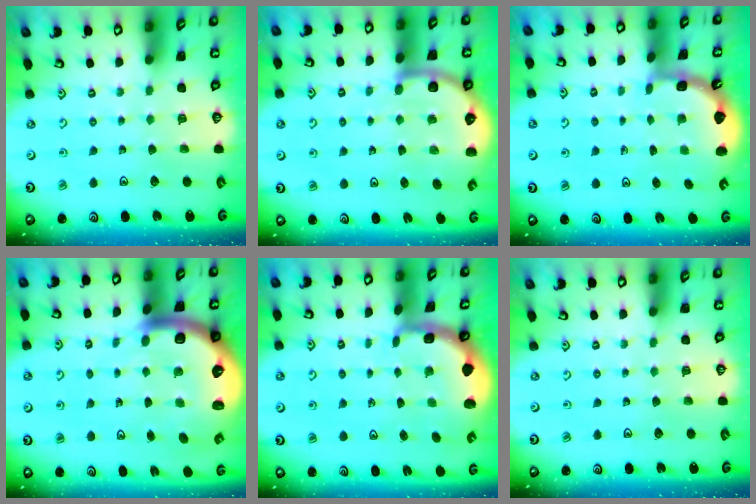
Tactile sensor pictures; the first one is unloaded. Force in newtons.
{"total": 6.9, "press": 6.4, "slide": 2.6}
{"total": 2.1, "press": 2.1, "slide": 0.2}
{"total": 11.2, "press": 10.9, "slide": 2.5}
{"total": 2.3, "press": 2.2, "slide": 0.7}
{"total": 0.0}